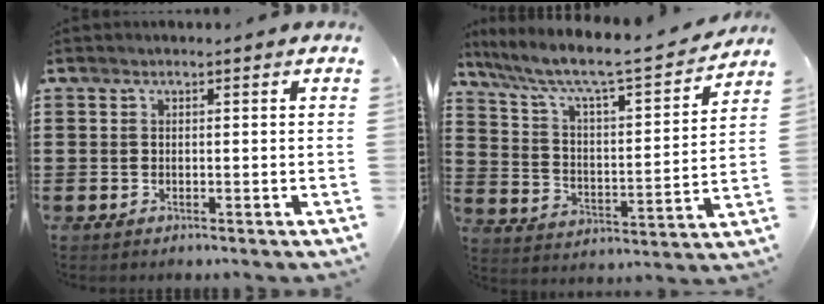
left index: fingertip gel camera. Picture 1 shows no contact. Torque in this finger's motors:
{"motor_torque": [2.14, 0.00, 0.55, 0.21]}